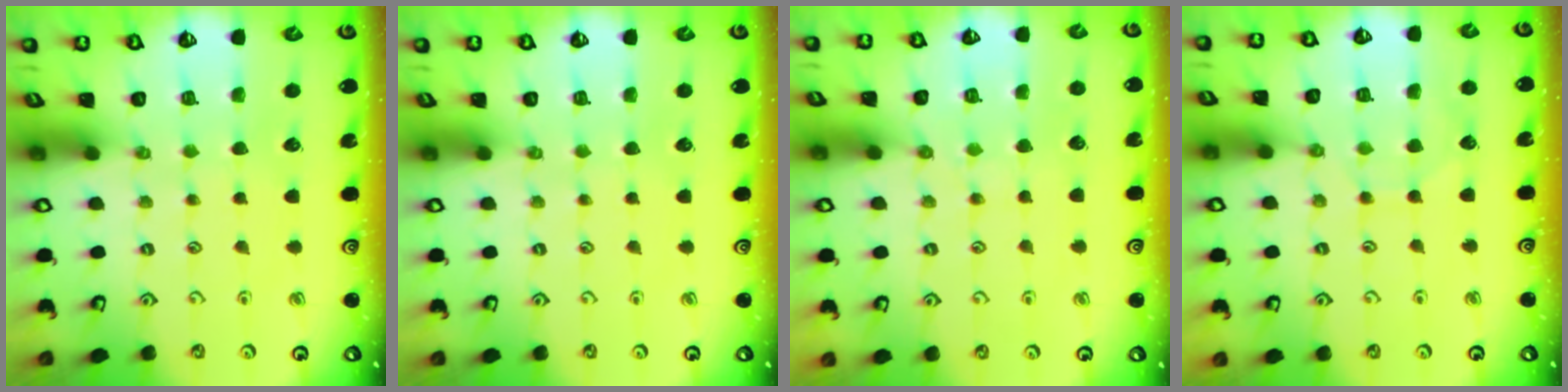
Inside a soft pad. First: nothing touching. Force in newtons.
{"total": 0.0}
{"total": 6.2, "press": 6.1, "slide": 0.8}
{"total": 5.6, "press": 5.6, "slide": 0.5}